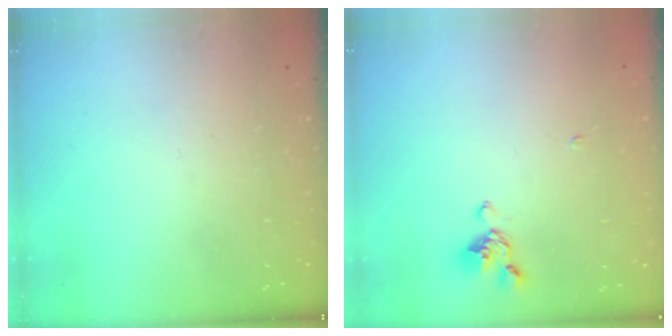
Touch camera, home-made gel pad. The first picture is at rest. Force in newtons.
{"total": 5.4, "press": 5.4, "slide": 0.5}